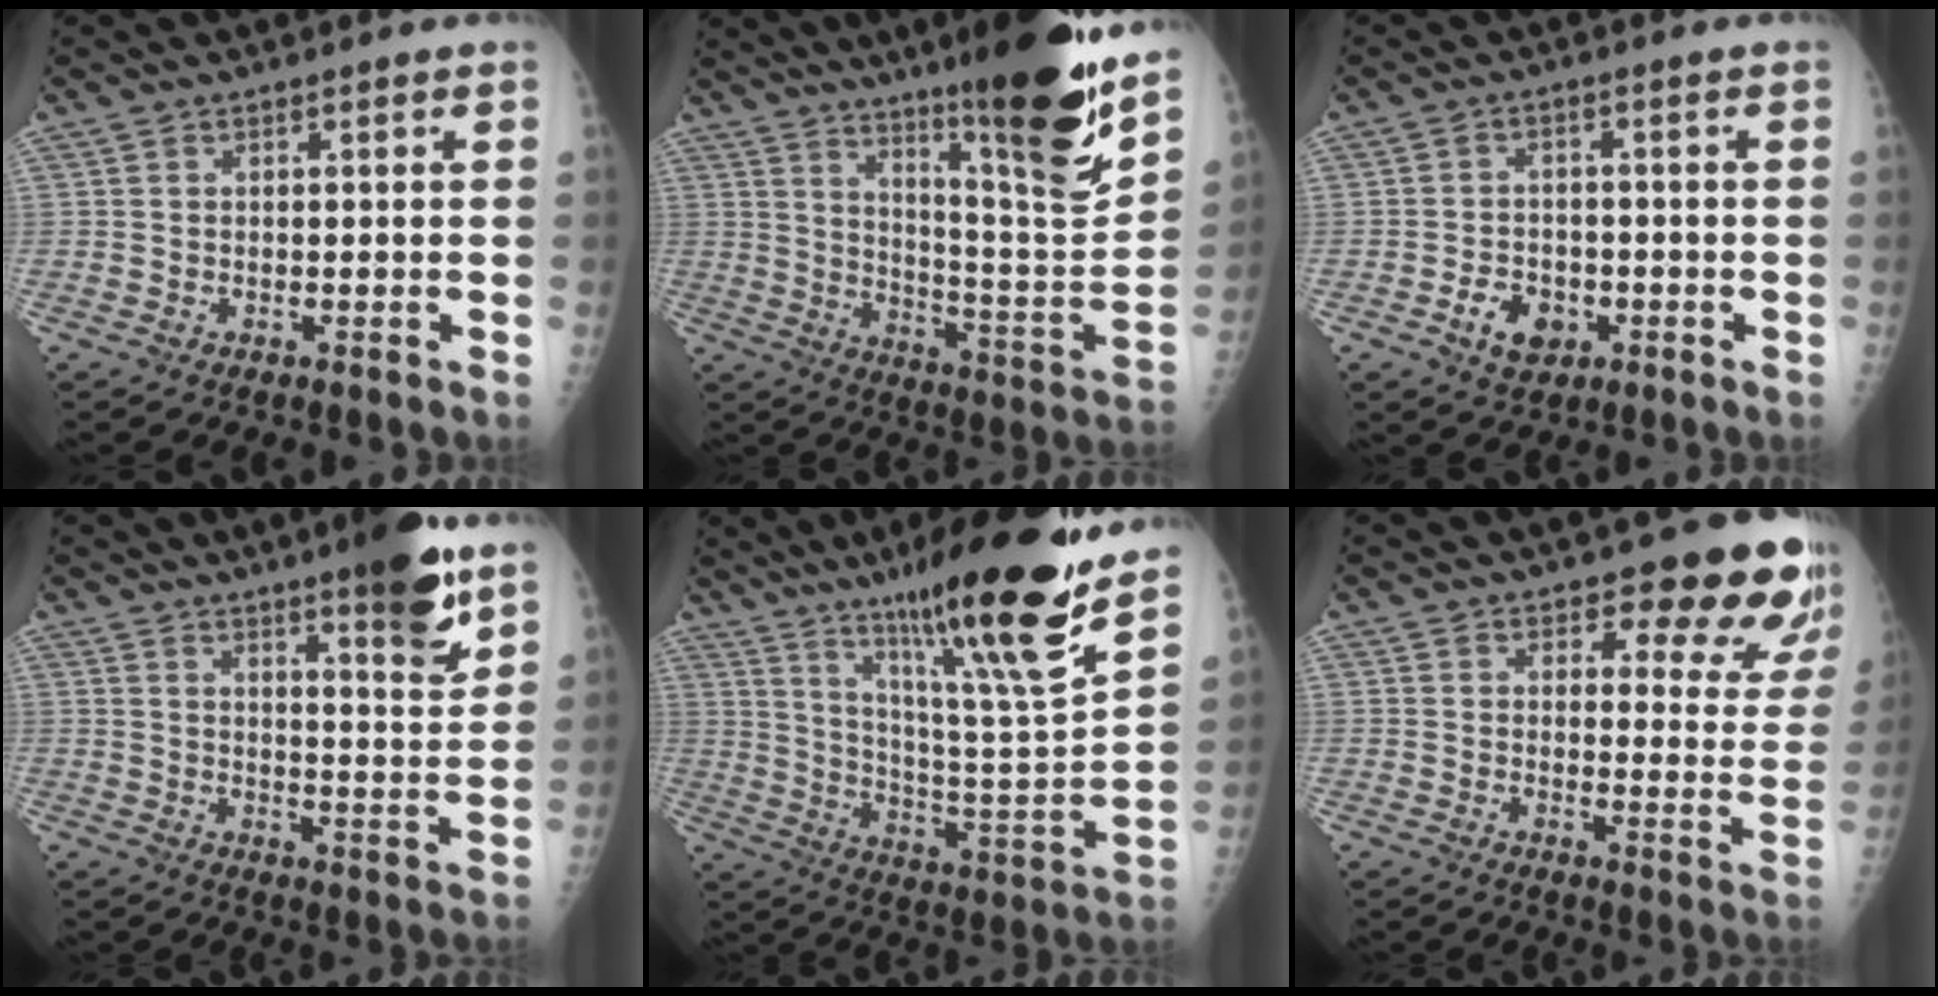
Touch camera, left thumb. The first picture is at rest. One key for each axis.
{"total": 21.0, "fx": 14.5, "fy": 1.9, "fz": 15.1, "tx": -0.197, "ty": -0.090, "tz": 0.231}
{"total": 5.7, "fx": -2.3, "fy": 4.2, "fz": 3.0, "tx": -0.035, "ty": 0.013, "tz": -0.034}
{"total": 11.5, "fx": 7.4, "fy": 2.0, "fz": 8.5, "tx": -0.102, "ty": -0.048, "tz": 0.104}
{"total": 25.1, "fx": 17.3, "fy": 1.5, "fz": 18.1, "tx": -0.264, "ty": -0.080, "tz": 0.288}
{"total": 14.6, "fx": 10.8, "fy": 5.4, "fz": 8.2, "tx": -0.045, "ty": -0.070, "tz": 0.119}